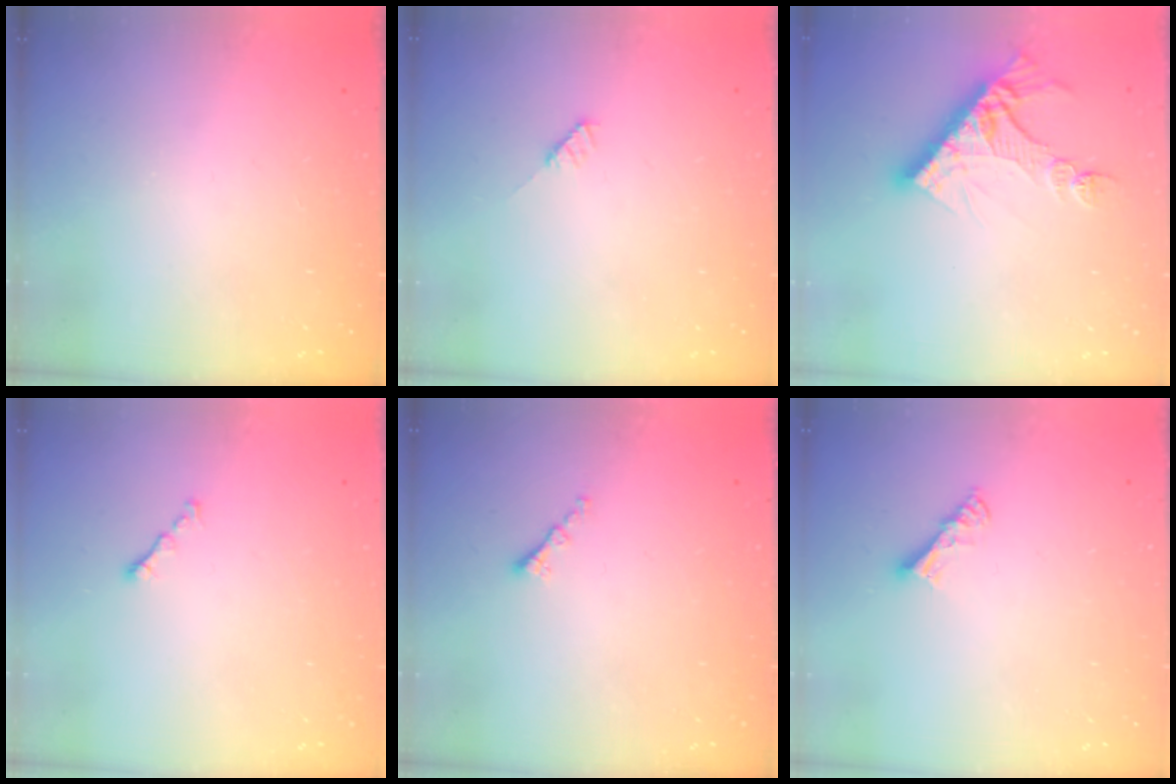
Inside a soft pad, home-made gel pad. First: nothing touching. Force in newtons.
{"total": 3.0, "press": 3.0, "slide": 0.2}
{"total": 11.6, "press": 11.5, "slide": 1.1}
{"total": 0.8, "press": 0.6, "slide": 0.4}
{"total": 0.8, "press": 0.8, "slide": 0.2}
{"total": 4.9, "press": 4.8, "slide": 0.4}